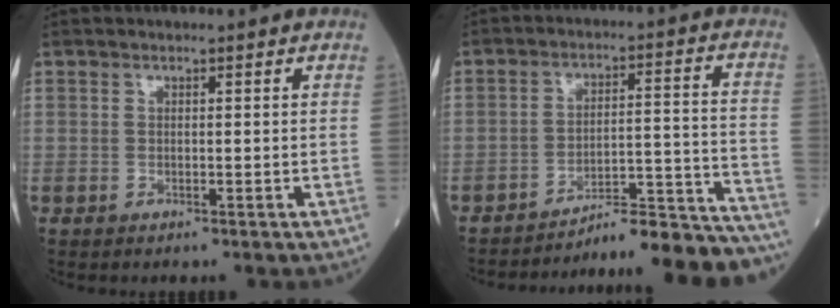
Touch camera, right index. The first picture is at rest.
{"total": 17.9, "force": [-17.5, -0.4, 3.4], "torque": [-0.013, 0.030, -0.239]}